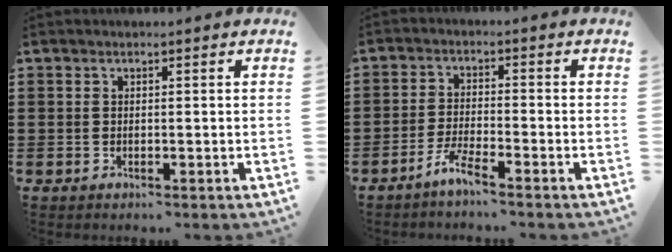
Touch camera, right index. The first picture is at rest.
{"total": 3.5, "force": [-2.9, 0.0, 1.9], "torque": [-0.049, -0.002, -0.057]}